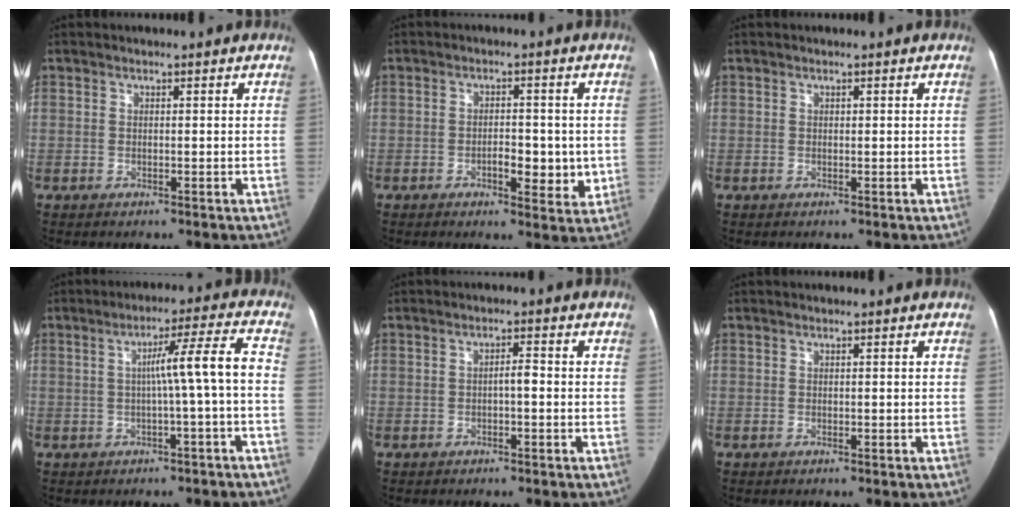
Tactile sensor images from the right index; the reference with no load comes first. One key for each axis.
{"total": 6.0, "fx": -1.1, "fy": 2.7, "fz": 5.2, "tx": -0.067, "ty": 0.001, "tz": -0.011}
{"total": 0.0}
{"total": 7.2, "fx": -0.9, "fy": -0.9, "fz": 7.1, "tx": -0.109, "ty": 0.023, "tz": -0.010}
{"total": 1.8, "fx": -0.5, "fy": 0.5, "fz": 1.7, "tx": -0.025, "ty": 0.006, "tz": -0.008}
{"total": 0.0}